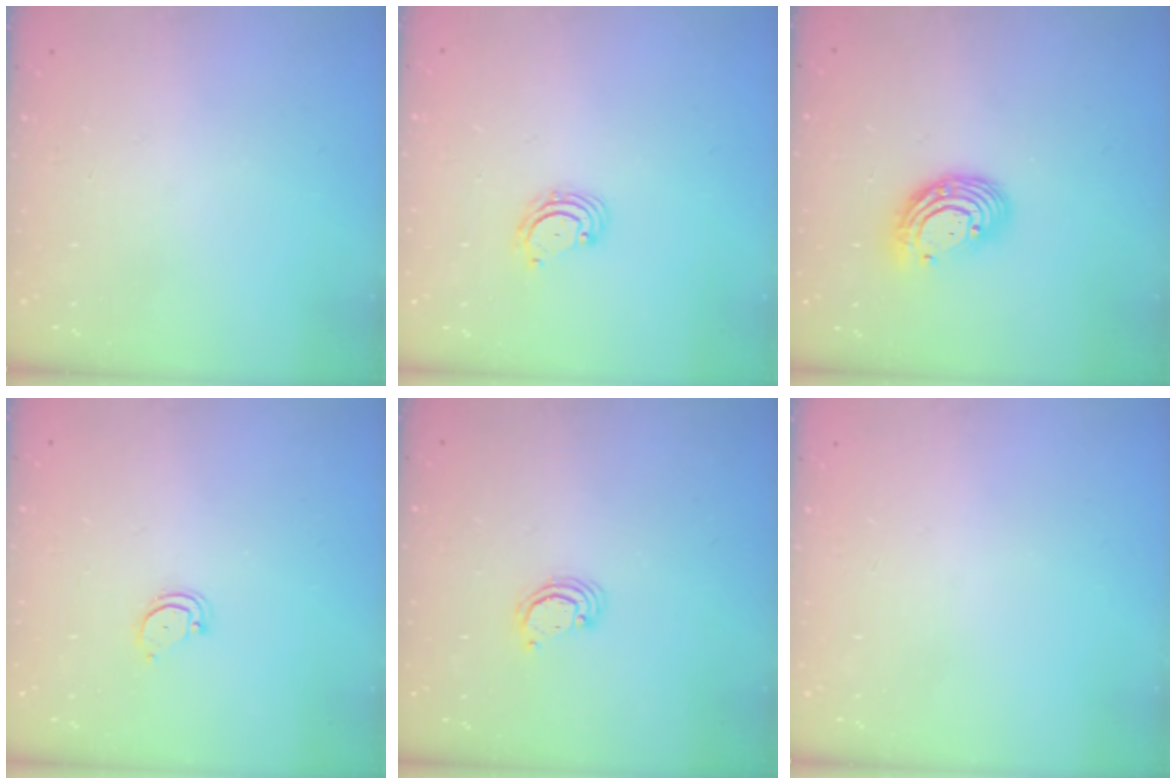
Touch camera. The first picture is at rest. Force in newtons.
{"total": 3.3, "press": 3.3, "slide": 0.4}
{"total": 10.5, "press": 10.4, "slide": 1.1}
{"total": 3.0, "press": 3.0, "slide": 0.3}
{"total": 2.3, "press": 2.3, "slide": 0.2}
{"total": 0.0}